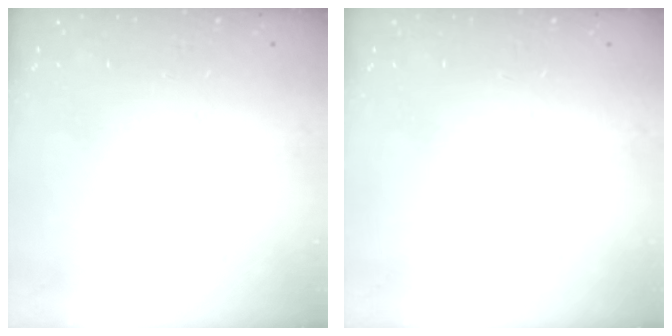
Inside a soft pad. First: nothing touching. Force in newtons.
{"total": 0.0}